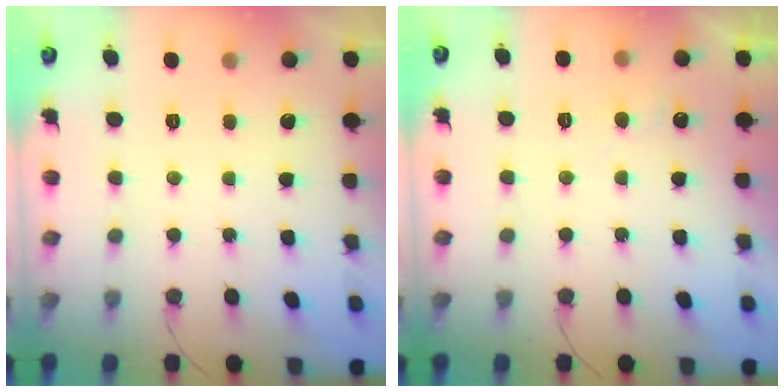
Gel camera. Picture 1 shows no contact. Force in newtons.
{"total": 4.7, "press": 4.7, "slide": 0.4}